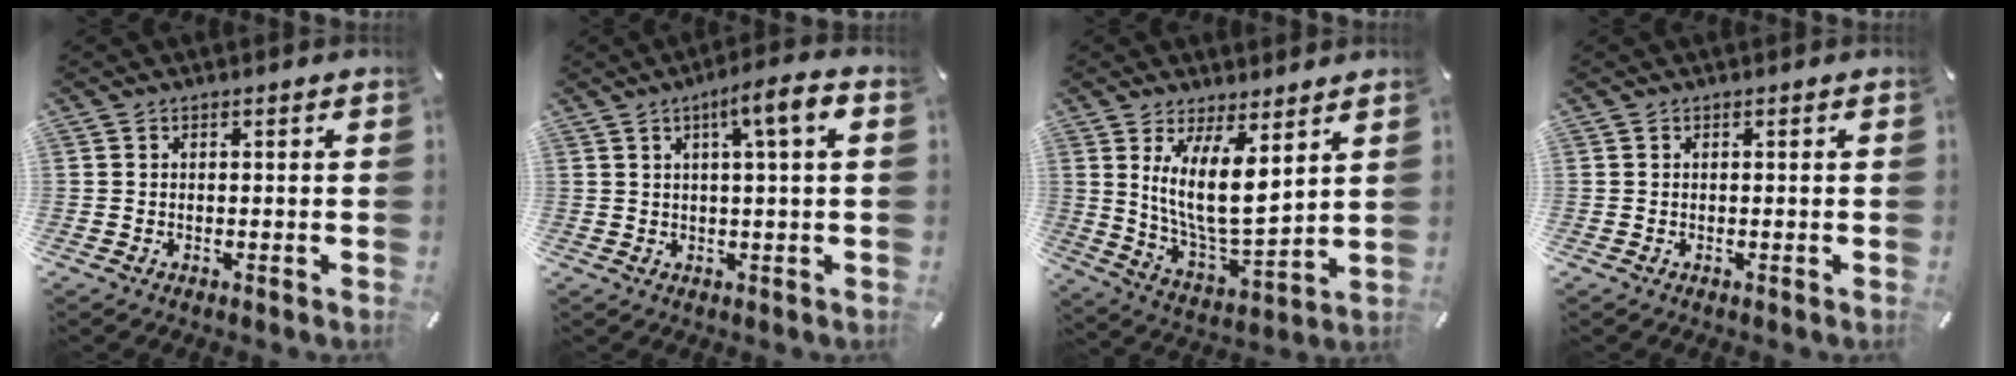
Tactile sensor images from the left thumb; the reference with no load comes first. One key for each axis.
{"total": 7.2, "fx": 2.5, "fy": 0.5, "fz": 6.7, "tx": -0.108, "ty": -0.006, "tz": 0.033}
{"total": 13.5, "fx": 5.9, "fy": 5.2, "fz": 11.0, "tx": -0.219, "ty": -0.044, "tz": 0.107}
{"total": 0.0}